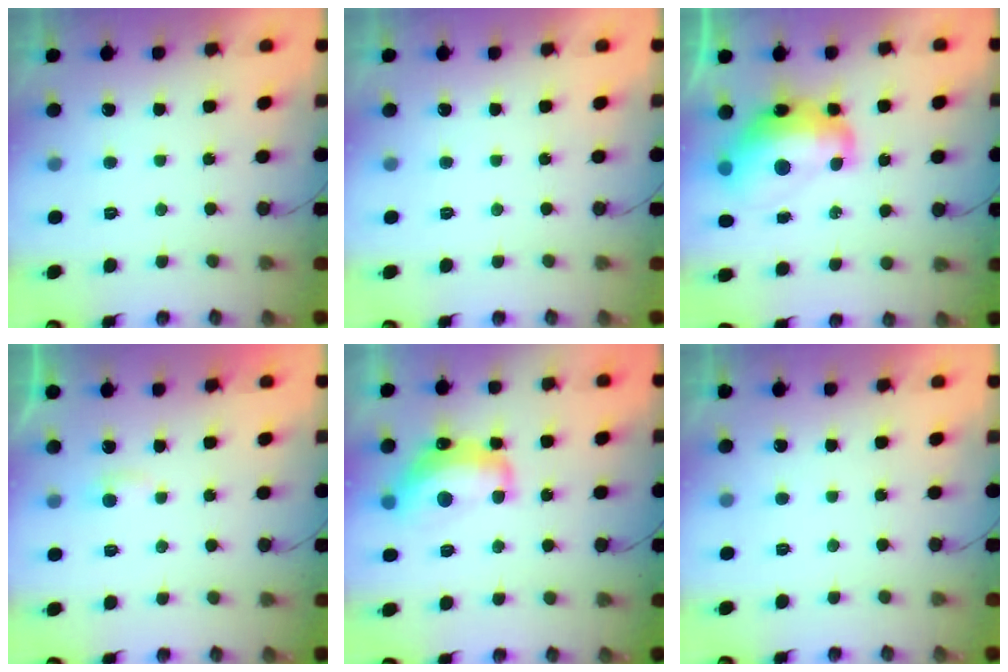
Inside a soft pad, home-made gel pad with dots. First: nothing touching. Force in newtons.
{"total": 0.0}
{"total": 15.3, "press": 15.2, "slide": 1.5}
{"total": 2.3, "press": 2.3, "slide": 0.2}
{"total": 13.8, "press": 13.8, "slide": 1.0}
{"total": 0.0}